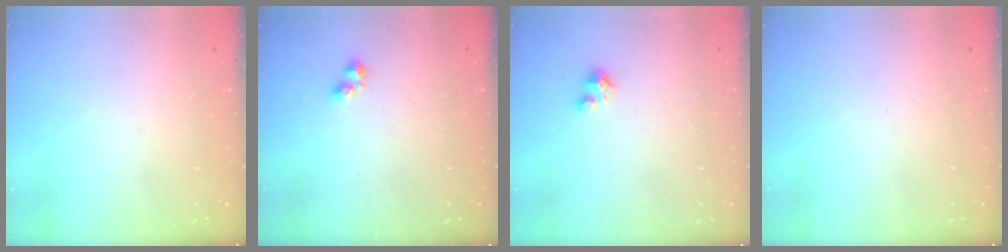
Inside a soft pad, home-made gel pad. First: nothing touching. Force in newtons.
{"total": 2.4, "press": 2.3, "slide": 0.4}
{"total": 1.6, "press": 1.6, "slide": 0.1}
{"total": 0.0}